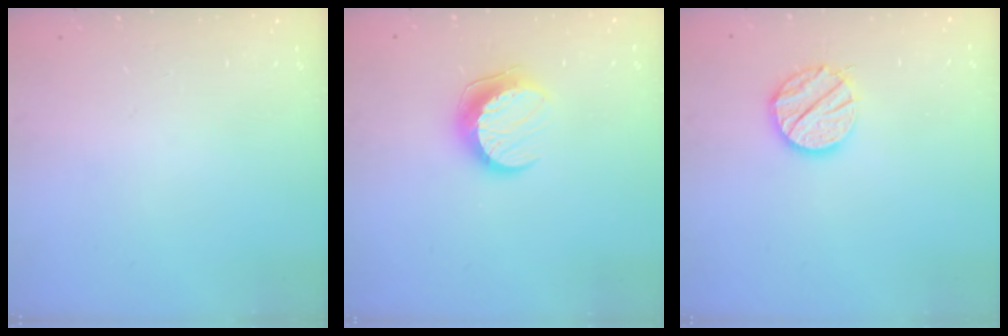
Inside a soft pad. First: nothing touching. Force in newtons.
{"total": 9.9, "press": 9.8, "slide": 0.6}
{"total": 11.5, "press": 11.4, "slide": 1.0}